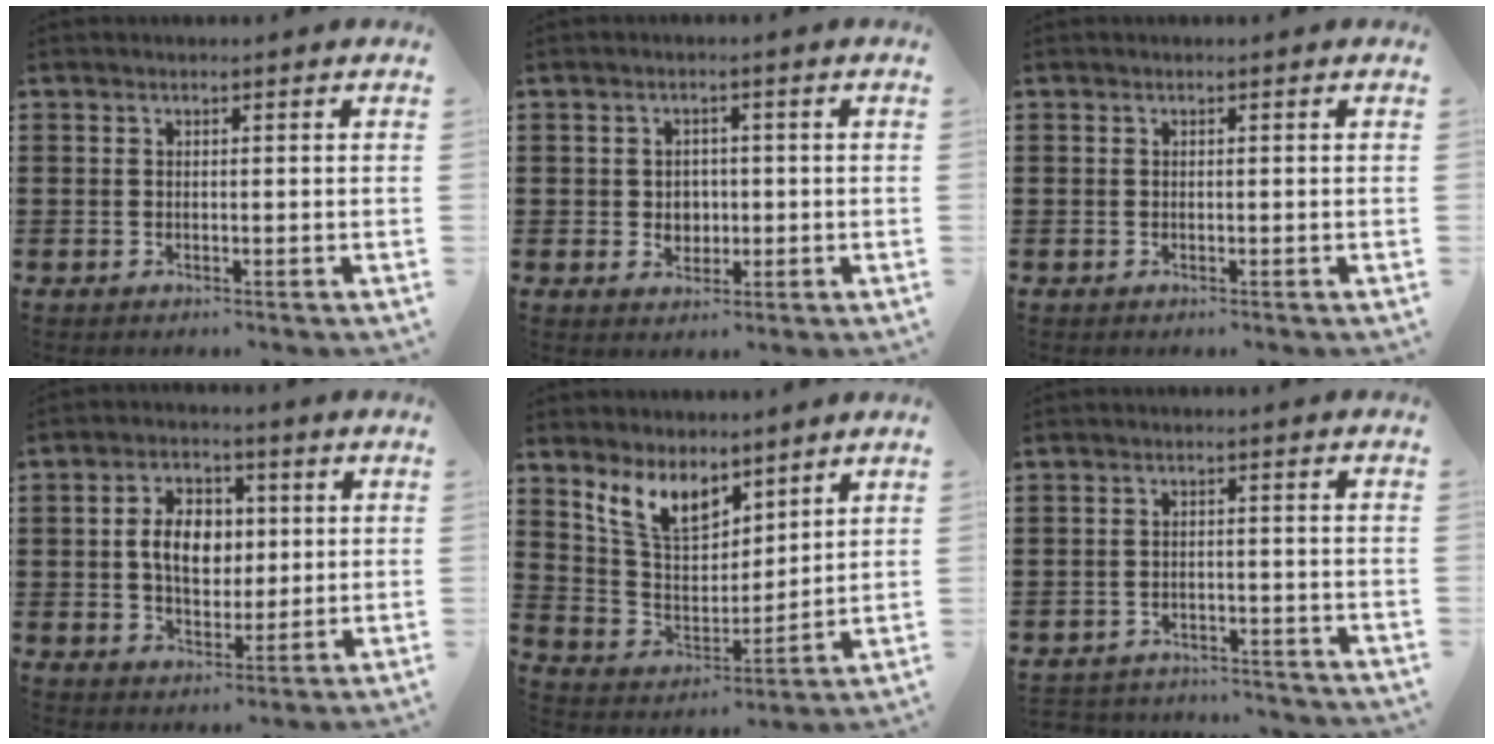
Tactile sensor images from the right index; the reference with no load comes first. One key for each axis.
{"total": 2.8, "fx": 0.0, "fy": 2.6, "fz": 0.9, "tx": -0.020, "ty": 0.006, "tz": -0.005}
{"total": 0.0}
{"total": 7.1, "fx": 0.6, "fy": 5.0, "fz": 5.0, "tx": -0.102, "ty": 0.009, "tz": 0.002}
{"total": 8.6, "fx": 6.4, "fy": 4.2, "fz": 4.1, "tx": -0.109, "ty": -0.016, "tz": 0.122}
{"total": 3.0, "fx": -2.9, "fy": 0.3, "fz": 0.0, "tx": -0.007, "ty": -0.001, "tz": -0.063}